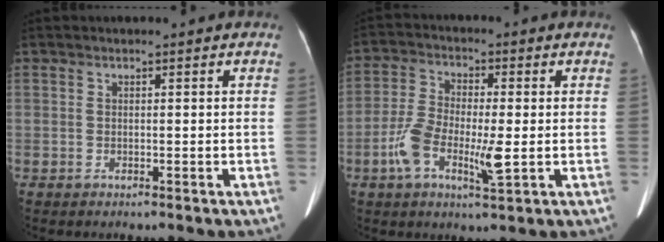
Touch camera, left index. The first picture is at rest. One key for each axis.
{"total": 8.9, "fx": -2.0, "fy": 2.9, "fz": 8.2, "tx": -0.166, "ty": 0.000, "tz": -0.038}